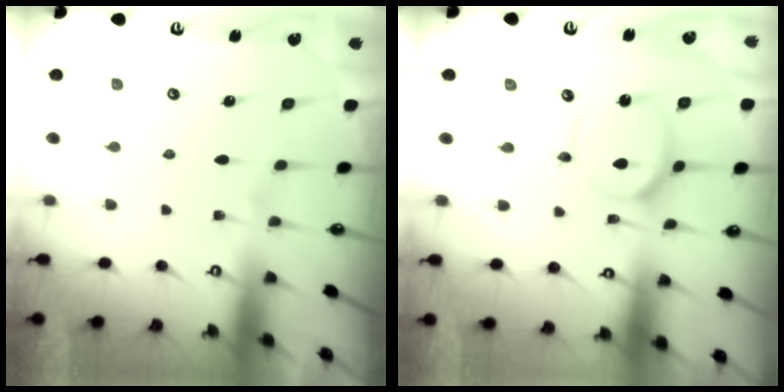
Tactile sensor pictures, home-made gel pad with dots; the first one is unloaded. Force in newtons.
{"total": 11.1, "press": 11.0, "slide": 1.4}